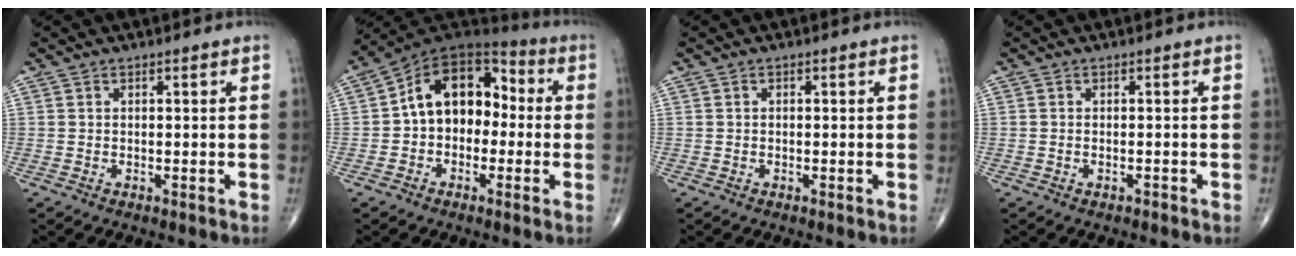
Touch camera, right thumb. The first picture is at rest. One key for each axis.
{"total": 14.3, "fx": -0.2, "fy": 10.0, "fz": 10.2, "tx": -0.119, "ty": 0.052, "tz": -0.021}
{"total": 0.0}
{"total": 0.6, "fx": -0.4, "fy": 0.3, "fz": 0.4, "tx": -0.012, "ty": 0.007, "tz": -0.005}